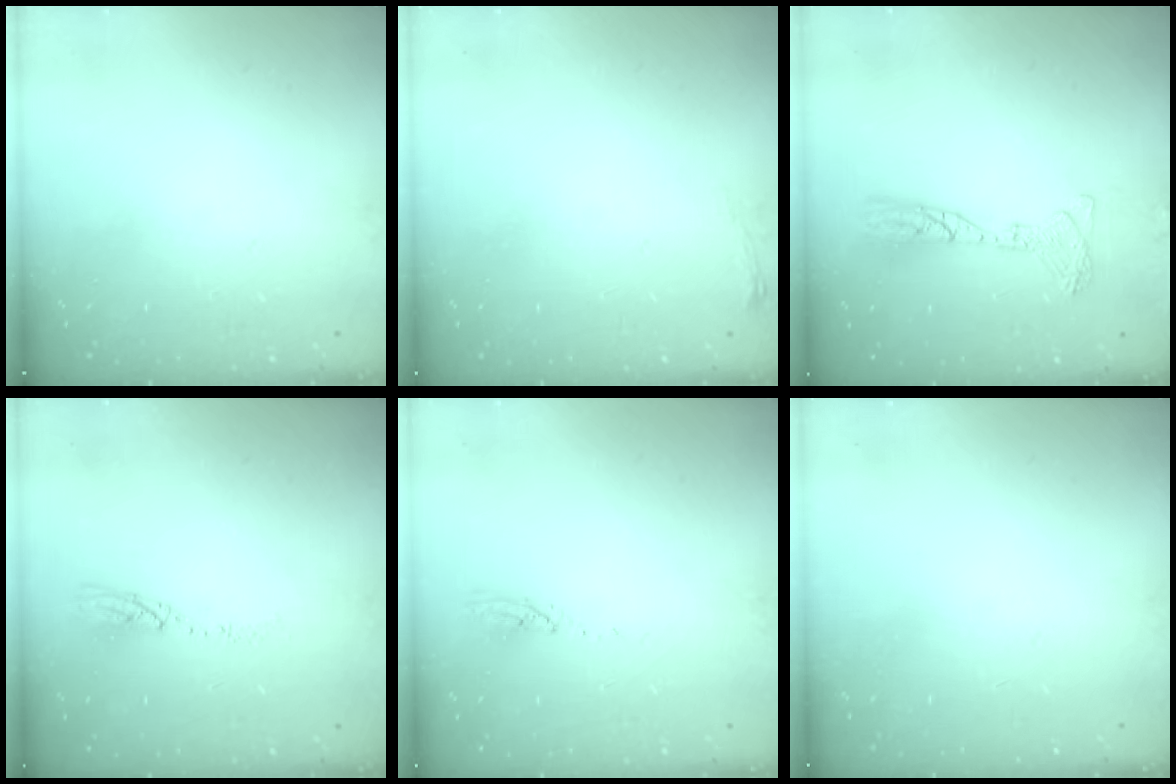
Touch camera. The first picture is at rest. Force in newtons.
{"total": 3.6, "press": 3.6, "slide": 0.5}
{"total": 15.3, "press": 13.3, "slide": 7.6}
{"total": 3.8, "press": 3.8, "slide": 0.1}
{"total": 3.1, "press": 3.1, "slide": 0.4}
{"total": 16.5, "press": 2.7, "slide": 16.2}